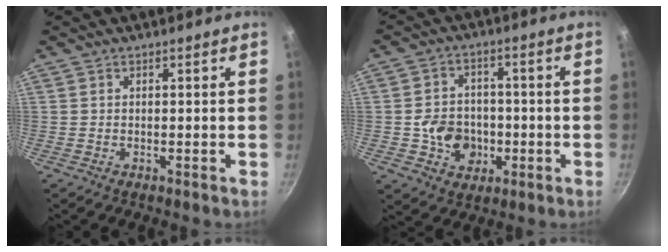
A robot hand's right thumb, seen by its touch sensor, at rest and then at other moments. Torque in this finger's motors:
{"motor_torque": [0.47, 0.27, 0.32, -0.08, 0.22]}